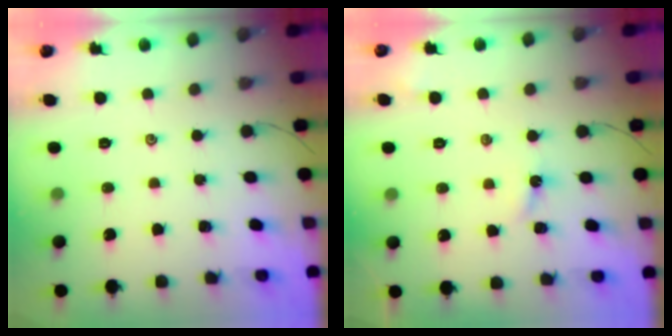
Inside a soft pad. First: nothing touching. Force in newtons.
{"total": 2.6, "press": 2.6, "slide": 0.3}